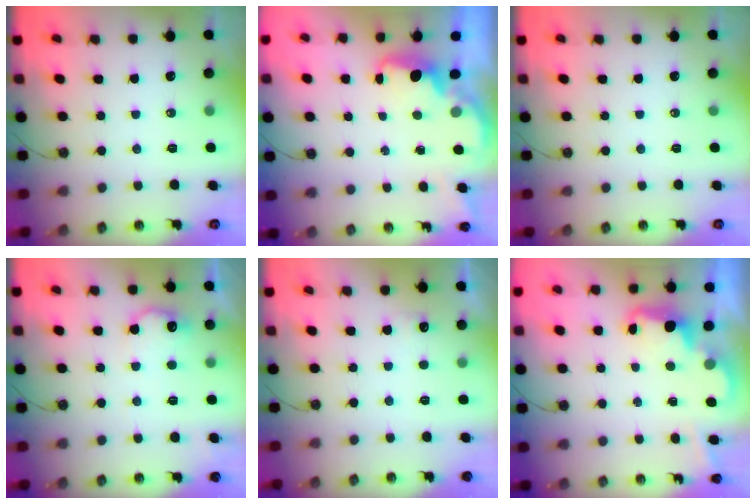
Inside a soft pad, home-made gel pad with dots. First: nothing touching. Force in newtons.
{"total": 1.9, "press": 1.7, "slide": 0.7}
{"total": 0.0}
{"total": 10.9, "press": 10.9, "slide": 0.5}
{"total": 3.0, "press": 2.8, "slide": 1.0}
{"total": 2.5, "press": 2.5, "slide": 0.5}